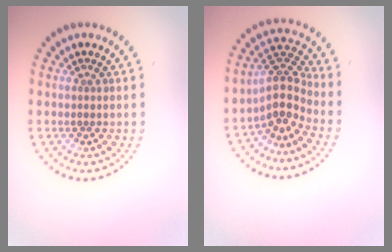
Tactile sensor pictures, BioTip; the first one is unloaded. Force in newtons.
{"total": 3.9, "press": 2.7, "slide": 2.7}